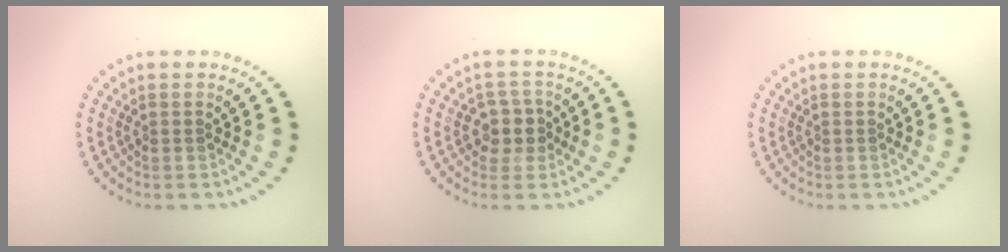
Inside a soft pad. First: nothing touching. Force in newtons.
{"total": 2.5, "press": 2.1, "slide": 1.2}
{"total": 0.0}